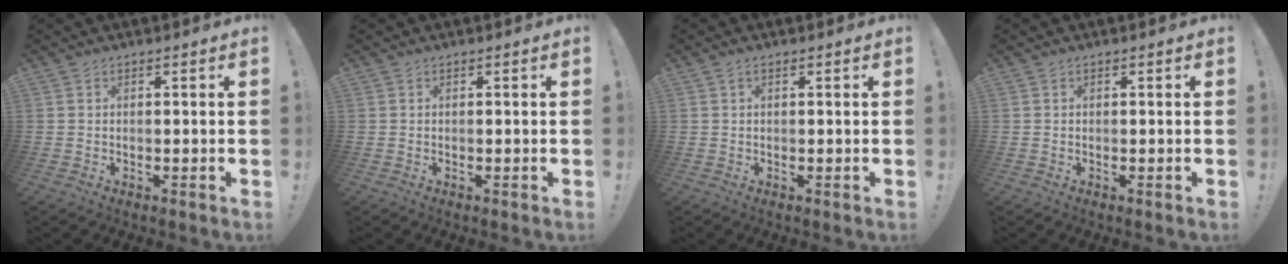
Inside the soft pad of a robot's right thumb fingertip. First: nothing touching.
{"total": 0.0}
{"total": 0.8, "force": [0.3, 0.4, 0.6], "torque": [-0.015, 0.003, 0.006]}
{"total": 0.0}